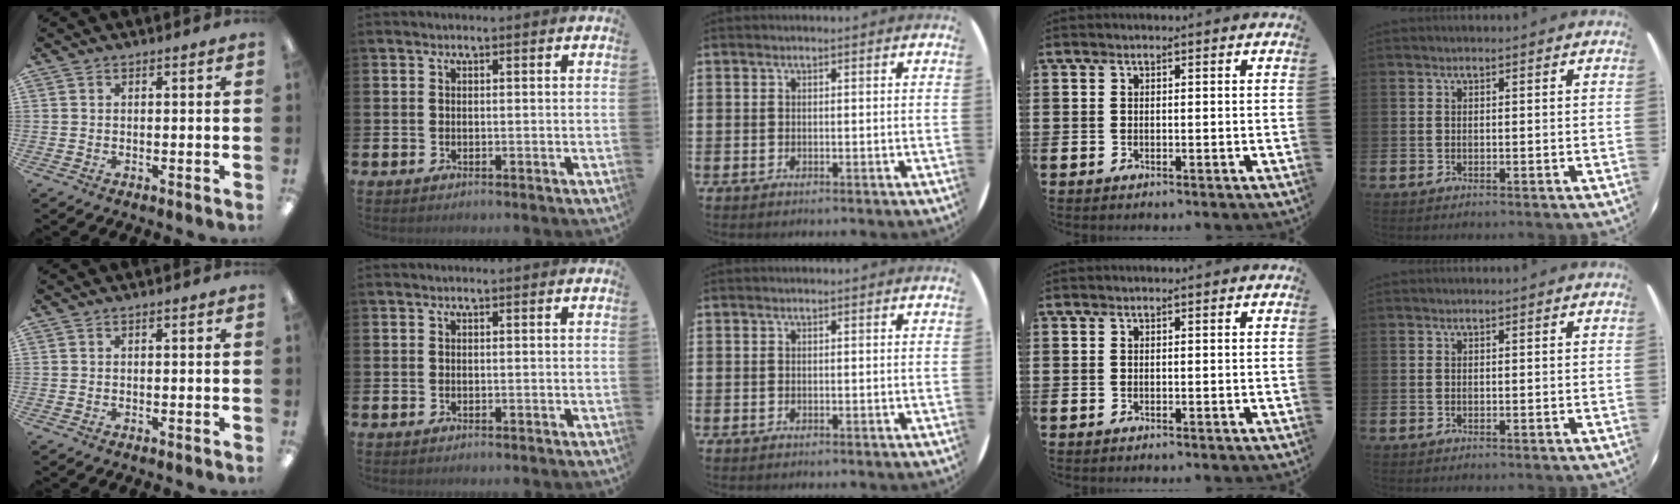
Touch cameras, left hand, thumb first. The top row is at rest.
{}